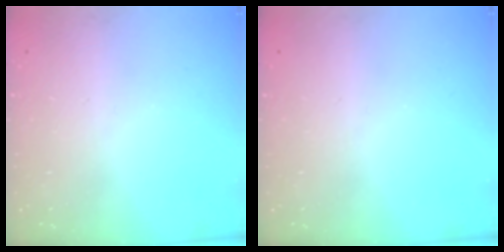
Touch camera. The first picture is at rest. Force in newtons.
{"total": 0.0}